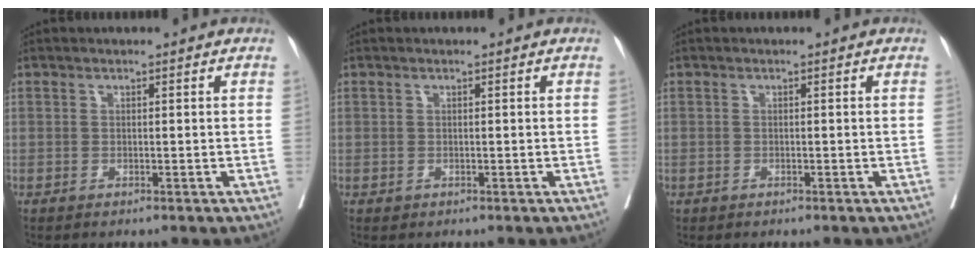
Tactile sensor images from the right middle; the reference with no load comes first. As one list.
[{"total": 0.0}, {"total": 0.0}]